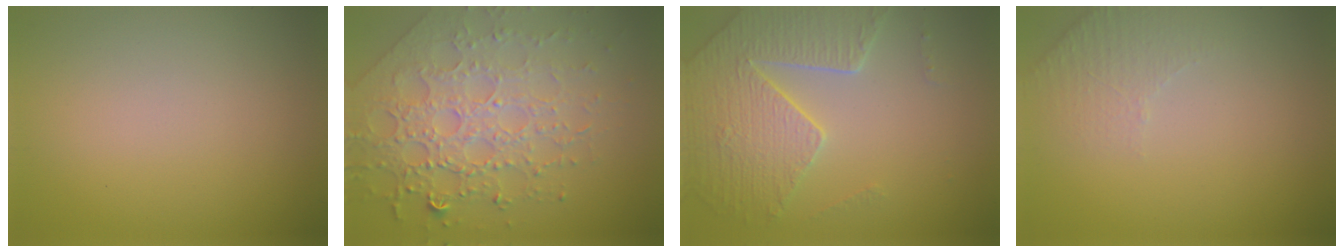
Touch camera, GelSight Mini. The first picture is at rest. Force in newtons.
{"total": 7.9, "press": 5.6, "slide": 5.6}
{"total": 5.2, "press": 4.6, "slide": 2.5}
{"total": 2.1, "press": 2.0, "slide": 0.5}